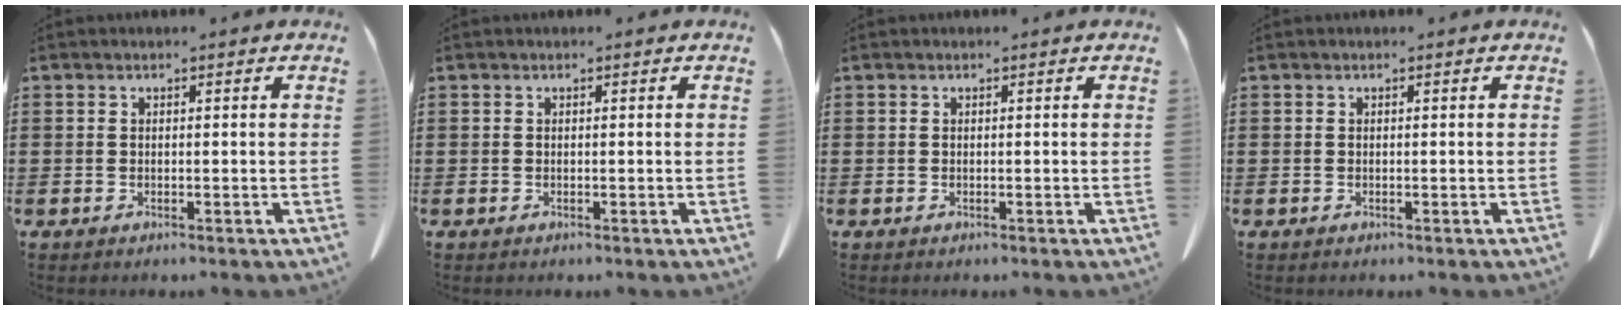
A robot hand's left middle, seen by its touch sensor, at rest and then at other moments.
{"total": 0.0}
{"total": 0.0}
{"total": 0.0}